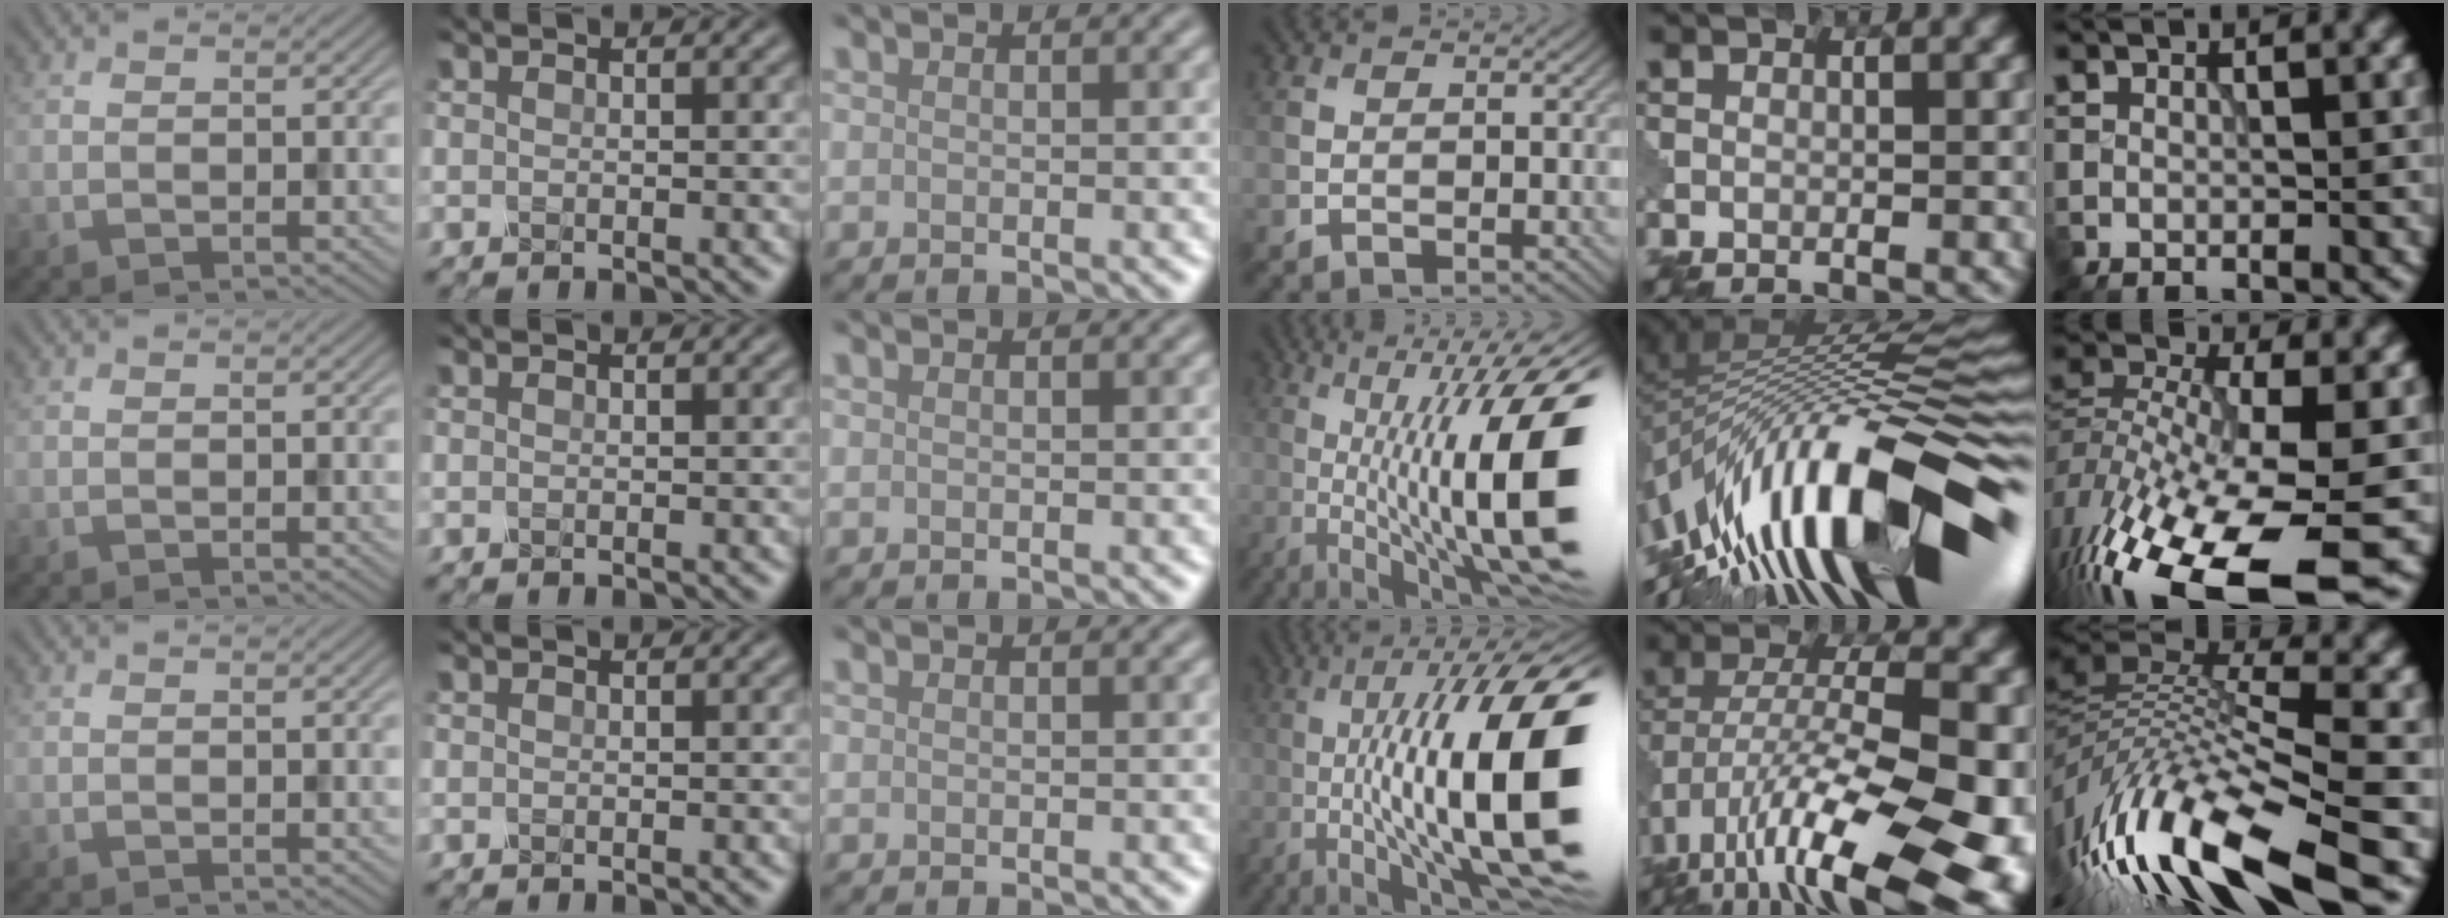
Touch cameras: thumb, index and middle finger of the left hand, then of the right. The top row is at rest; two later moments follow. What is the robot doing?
{"motion": "shake", "object": "plastic piggy bank"}